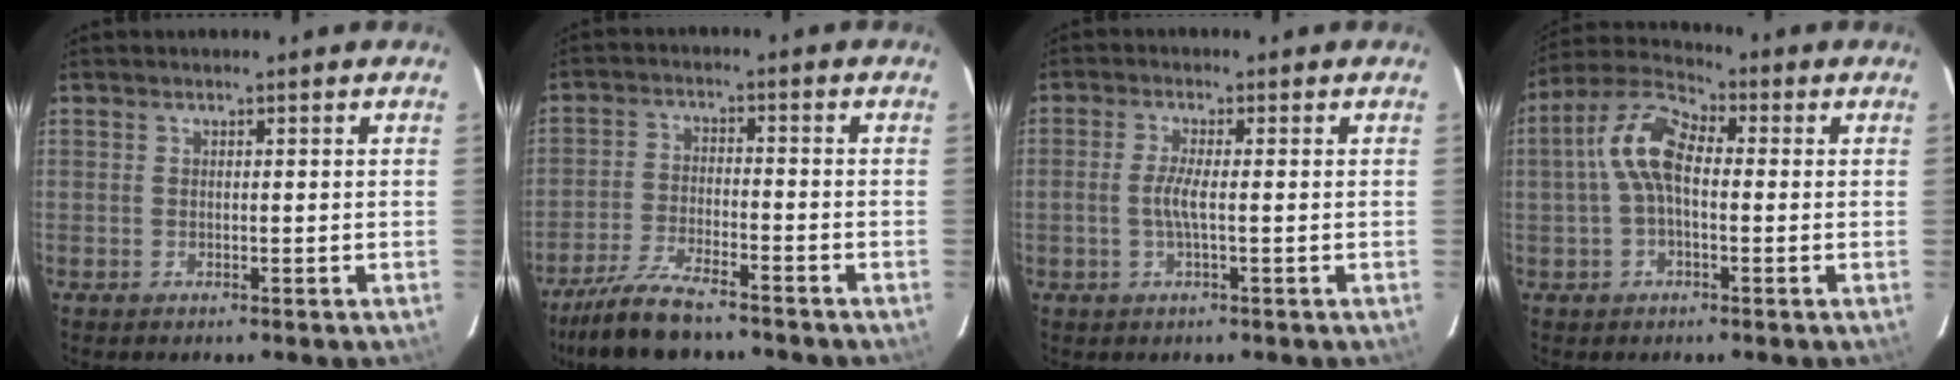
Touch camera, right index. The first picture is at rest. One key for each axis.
{"total": 11.8, "fx": -9.8, "fy": 2.8, "fz": 5.8, "tx": -0.141, "ty": -0.018, "tz": -0.177}
{"total": 3.3, "fx": -0.7, "fy": 0.2, "fz": 3.3, "tx": -0.067, "ty": 0.000, "tz": -0.014}
{"total": 9.3, "fx": 0.1, "fy": 4.6, "fz": 8.1, "tx": -0.173, "ty": 0.027, "tz": -0.003}